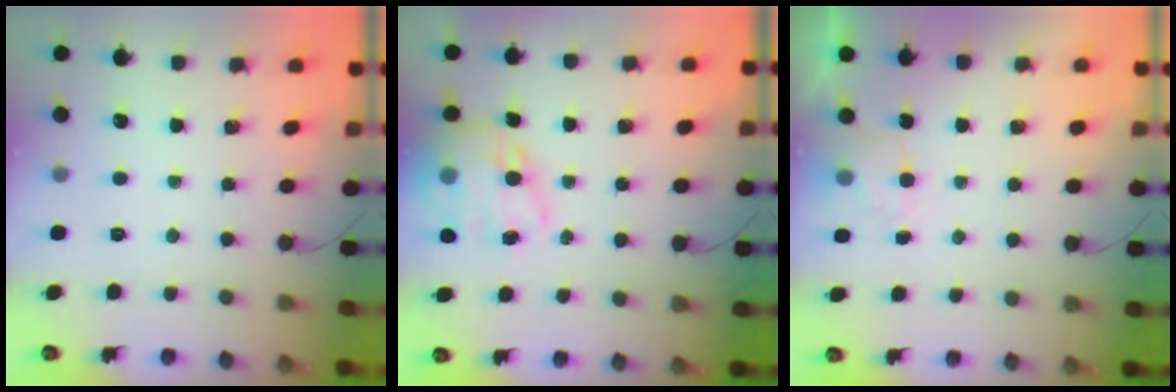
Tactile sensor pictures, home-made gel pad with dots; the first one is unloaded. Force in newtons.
{"total": 18.2, "press": 17.8, "slide": 3.9}
{"total": 2.4, "press": 1.9, "slide": 1.4}